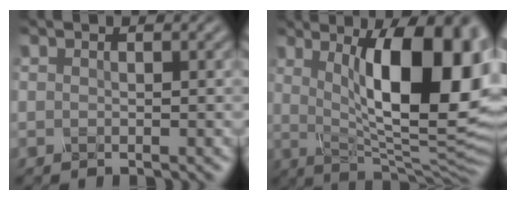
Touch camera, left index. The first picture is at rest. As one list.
[{"total": 15.7, "force": [3.0, 5.5, 14.4], "torque": [-0.168, 0.003, 0.044]}]